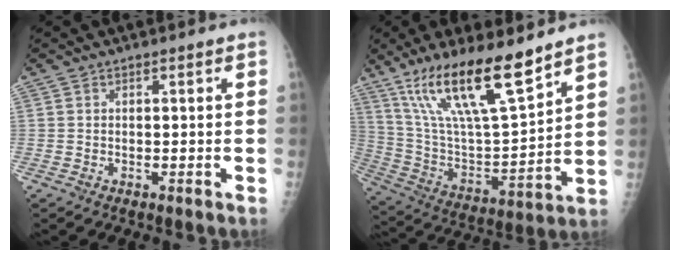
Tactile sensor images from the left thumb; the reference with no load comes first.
{"total": 20.7, "force": [14.1, 4.5, 14.5], "torque": [-0.246, -0.060, 0.267]}